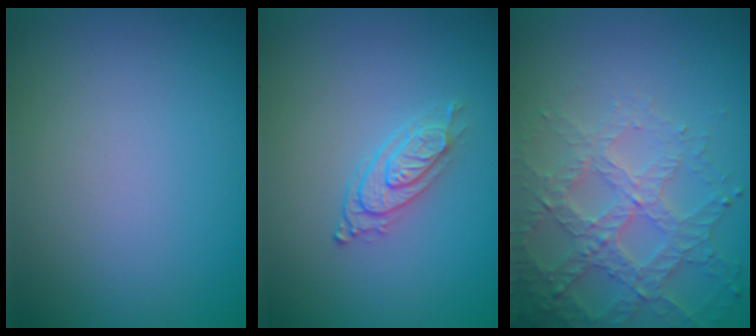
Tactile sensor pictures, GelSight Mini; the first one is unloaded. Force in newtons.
{"total": 2.5, "press": 2.0, "slide": 1.5}
{"total": 4.5, "press": 4.0, "slide": 2.0}